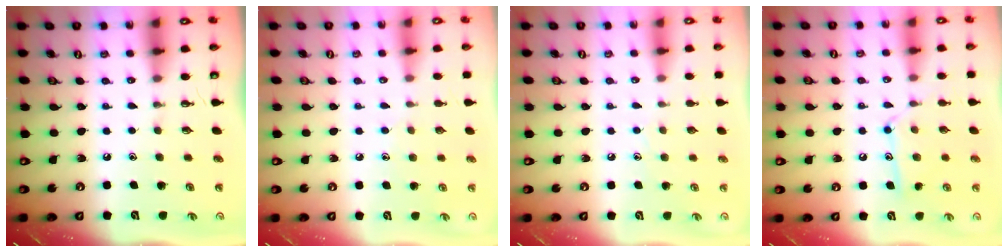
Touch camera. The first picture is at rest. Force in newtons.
{"total": 5.2, "press": 5.2, "slide": 0.6}
{"total": 5.0, "press": 5.0, "slide": 0.5}
{"total": 11.6, "press": 11.6, "slide": 0.7}